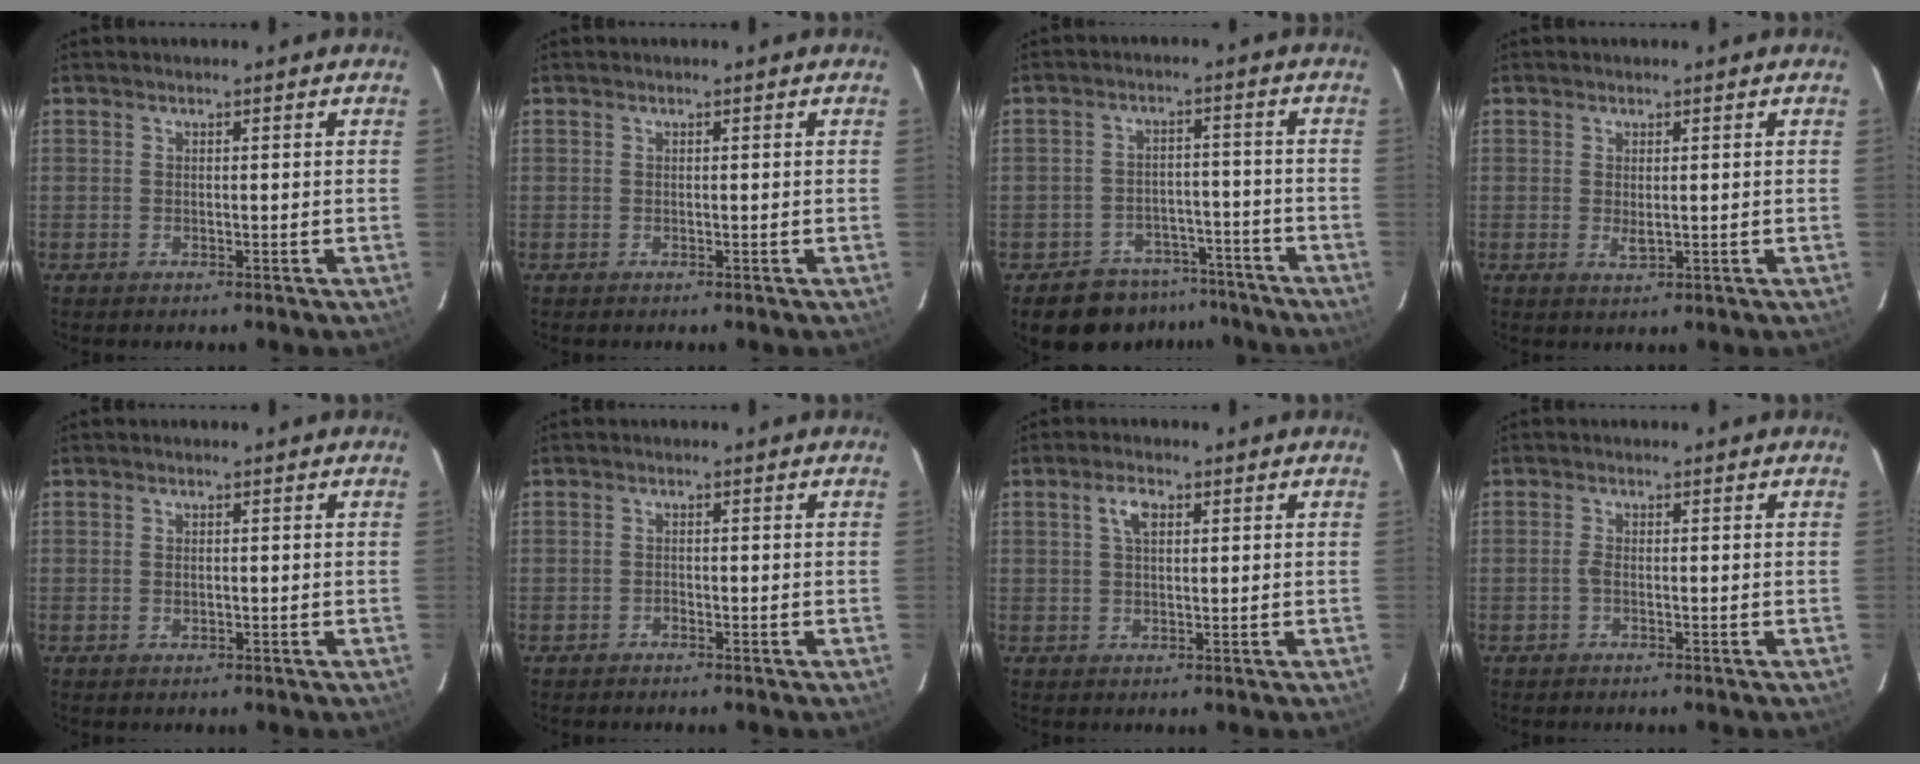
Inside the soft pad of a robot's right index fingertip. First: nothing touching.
{"total": 0.0}
{"total": 10.4, "force": [-8.0, 6.4, 2.0], "torque": [-0.046, 0.031, -0.096]}
{"total": 1.2, "force": [0.0, 0.3, 1.1], "torque": [-0.022, -0.001, 0.001]}
{"total": 0.9, "force": [0.0, 0.6, 0.7], "torque": [-0.013, 0.001, 0.001]}
{"total": 0.6, "force": [-0.5, 0.3, 0.1], "torque": [-0.002, 0.002, -0.011]}
{"total": 3.8, "force": [1.6, 1.7, 3.0], "torque": [-0.056, 0.008, 0.030]}
{"total": 1.0, "force": [-0.4, 0.3, 0.9], "torque": [-0.020, 0.002, -0.008]}